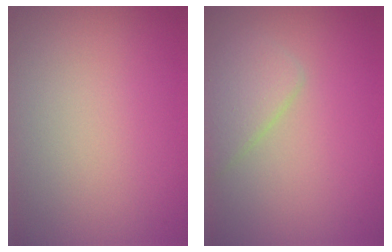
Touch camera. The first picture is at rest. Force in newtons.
{"total": 2.6, "press": 2.6, "slide": 0.1}